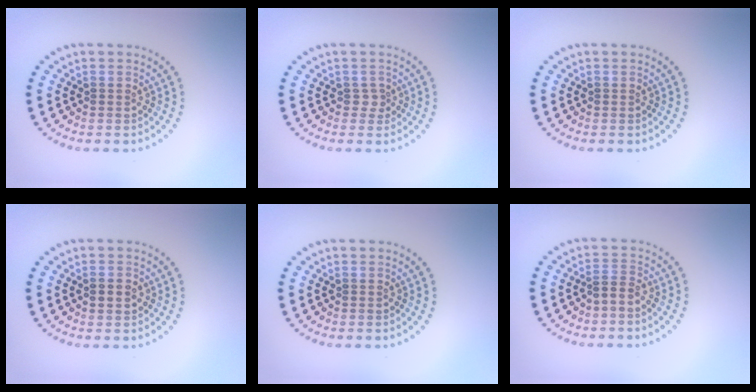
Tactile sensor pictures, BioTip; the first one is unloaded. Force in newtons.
{"total": 0.9, "press": 0.6, "slide": 0.8}
{"total": 0.0}
{"total": 2.0, "press": 2.0, "slide": 0.0}
{"total": 0.0}
{"total": 1.3, "press": 1.0, "slide": 0.7}